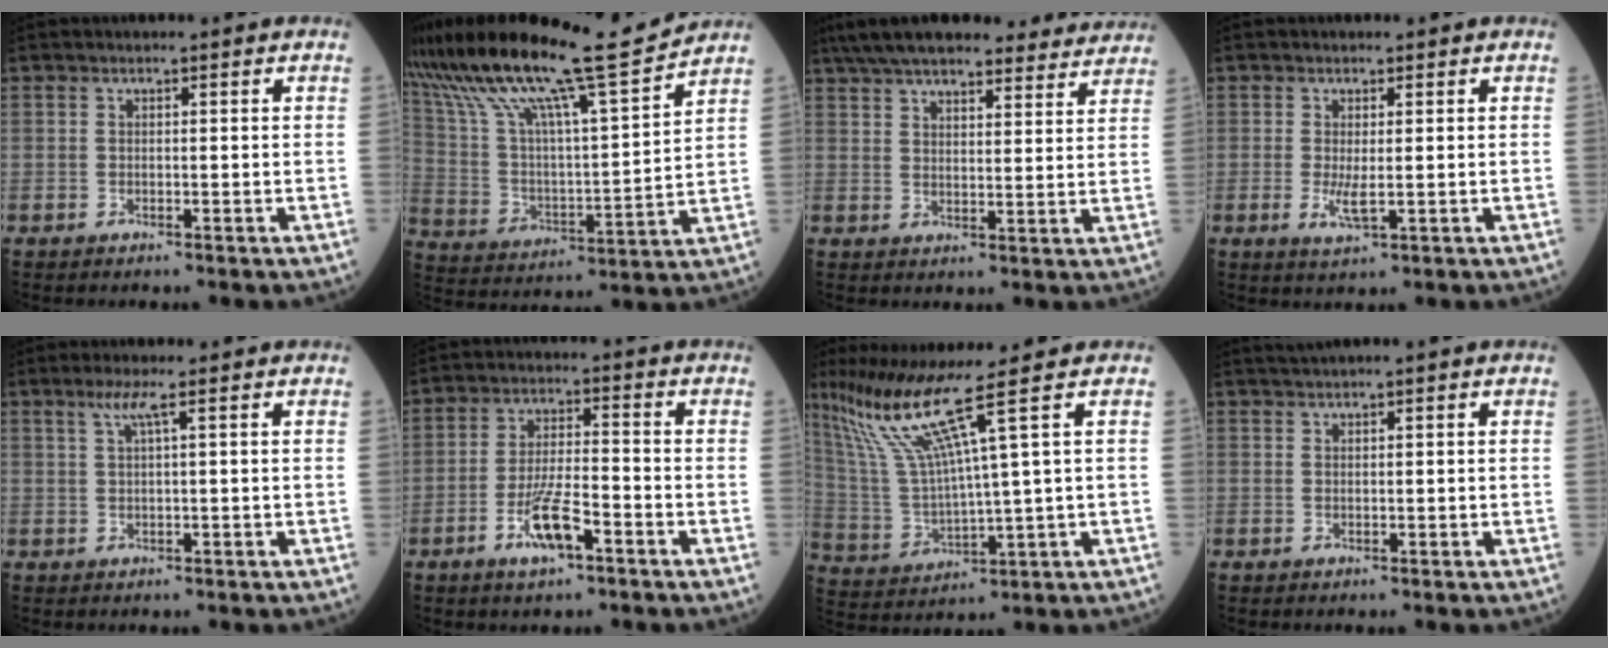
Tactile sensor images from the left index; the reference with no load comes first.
{"total": 22.3, "force": [18.6, 0.5, 12.3], "torque": [-0.234, 0.001, 0.323]}
{"total": 23.9, "force": [20.9, 5.5, 10.1], "torque": [-0.168, 0.038, 0.277]}
{"total": 2.8, "force": [-0.3, 0.6, 2.7], "torque": [-0.058, -0.008, -0.001]}
{"total": 2.3, "force": [1.1, -0.4, 2.0], "torque": [-0.047, 0.005, 0.025]}
{"total": 7.2, "force": [-3.9, 1.6, 5.9], "torque": [-0.119, -0.005, -0.071]}
{"total": 11.5, "force": [7.2, -2.6, 8.6], "torque": [-0.171, 0.002, 0.149]}
{"total": 1.4, "force": [0.9, -0.2, 1.0], "torque": [-0.020, 0.013, 0.021]}